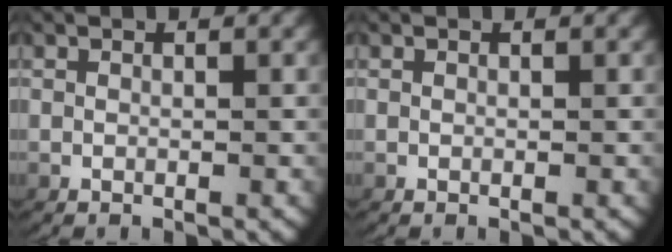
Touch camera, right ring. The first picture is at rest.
{"total": 0.0}